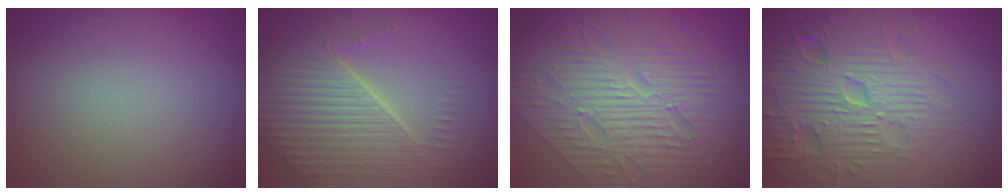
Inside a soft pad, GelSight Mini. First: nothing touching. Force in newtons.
{"total": 8.6, "press": 5.7, "slide": 6.4}
{"total": 10.7, "press": 7.2, "slide": 7.9}
{"total": 7.9, "press": 7.7, "slide": 1.8}